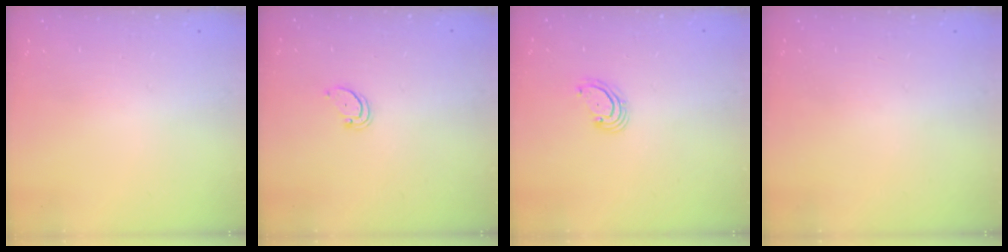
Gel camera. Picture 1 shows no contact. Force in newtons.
{"total": 2.5, "press": 2.5, "slide": 0.3}
{"total": 3.2, "press": 3.2, "slide": 0.5}
{"total": 0.0}